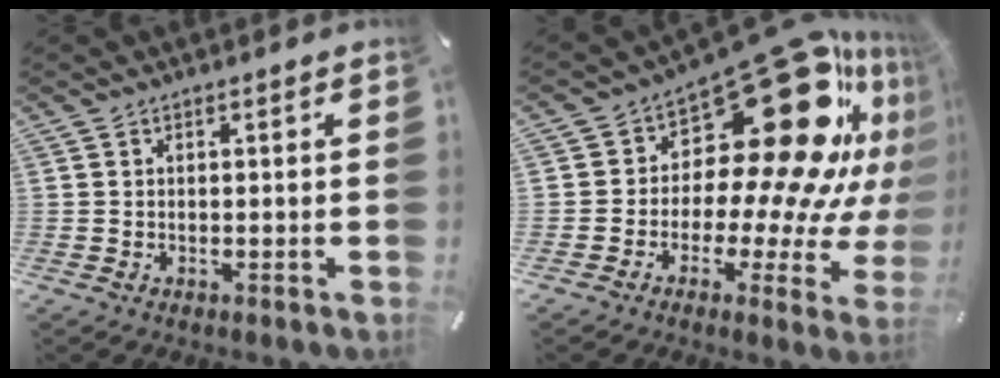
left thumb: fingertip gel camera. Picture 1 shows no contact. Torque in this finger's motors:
{"motor_torque": [2.15, 2.14, 0.83, 0.34, 0.12]}